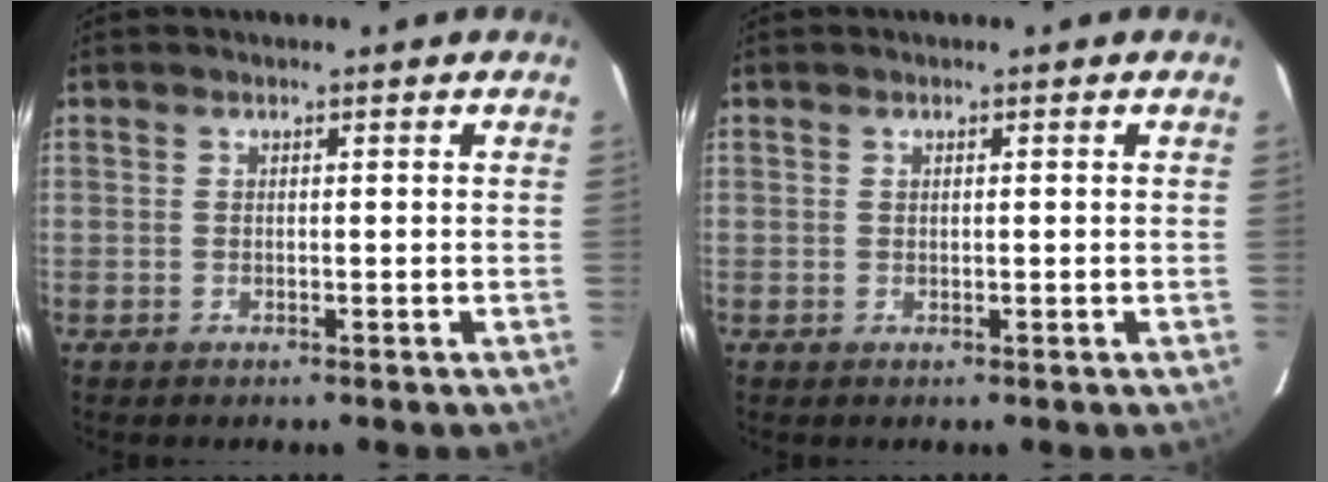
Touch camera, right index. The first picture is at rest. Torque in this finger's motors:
{"motor_torque": [-0.06, 0.05, 0.02, 0.00]}